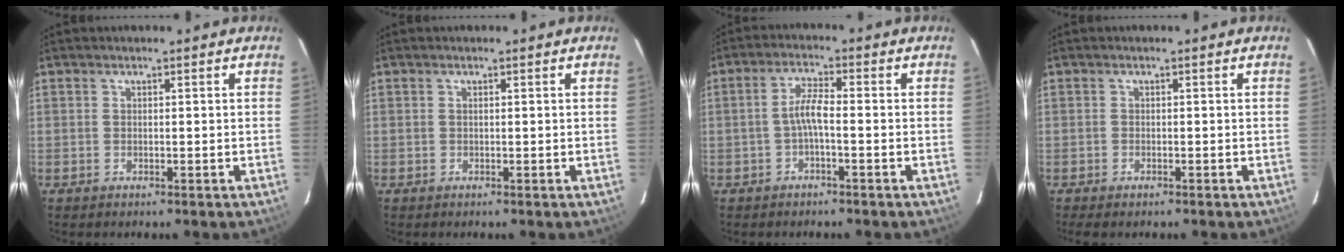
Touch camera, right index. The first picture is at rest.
{"total": 0.0}
{"total": 3.5, "force": [-1.3, 0.5, 3.3], "torque": [-0.068, 0.009, -0.026]}
{"total": 1.9, "force": [-1.5, 0.7, 0.8], "torque": [-0.023, -0.006, -0.028]}